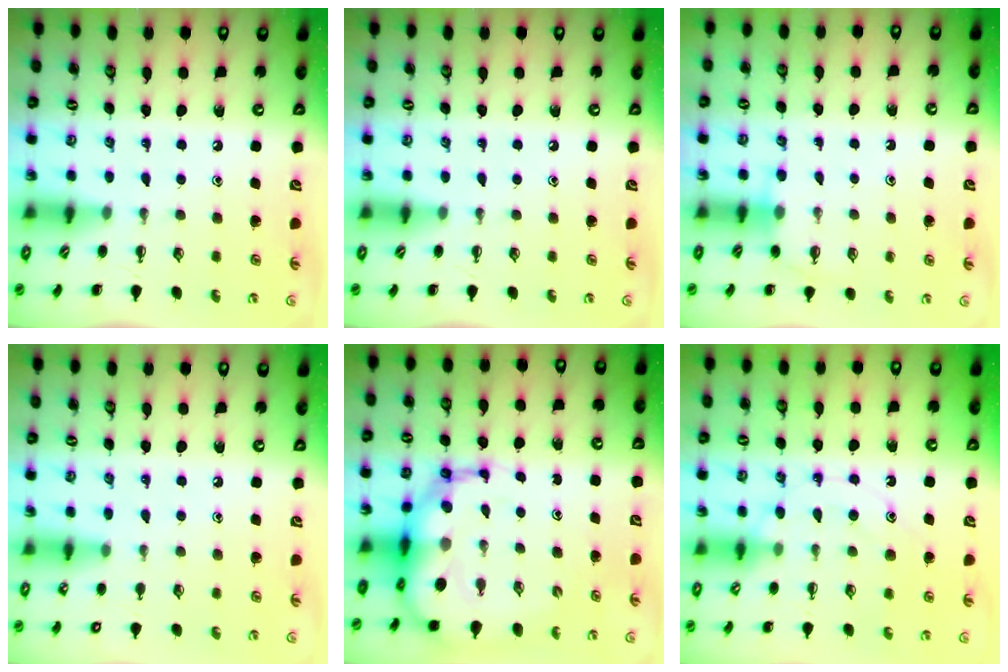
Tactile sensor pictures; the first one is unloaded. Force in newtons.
{"total": 0.0}
{"total": 5.9, "press": 5.8, "slide": 1.4}
{"total": 8.8, "press": 8.5, "slide": 2.1}
{"total": 14.5, "press": 13.9, "slide": 4.1}
{"total": 11.9, "press": 11.9, "slide": 0.6}